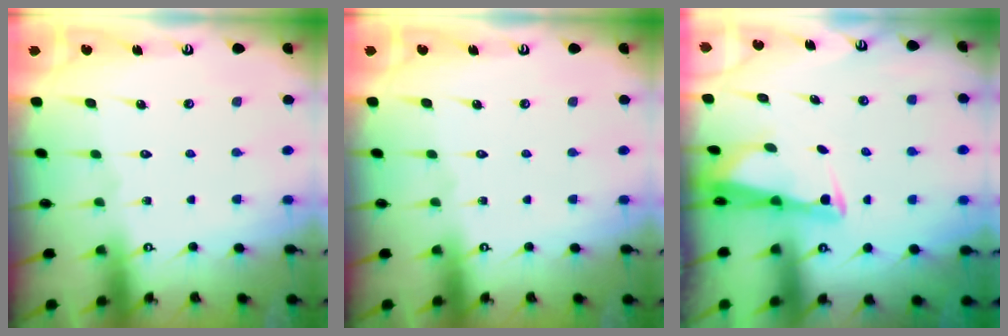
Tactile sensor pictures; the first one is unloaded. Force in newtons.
{"total": 0.0}
{"total": 2.8, "press": 2.7, "slide": 0.6}